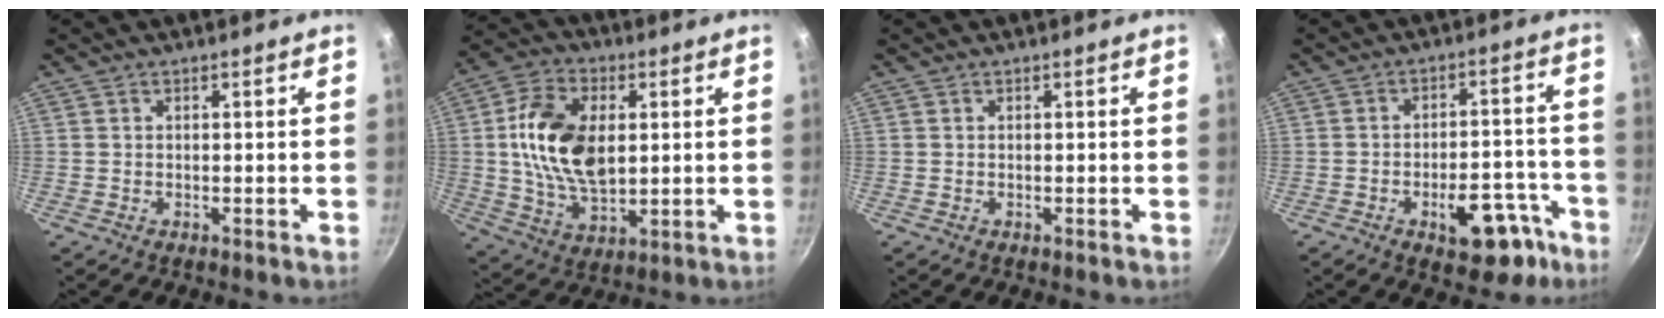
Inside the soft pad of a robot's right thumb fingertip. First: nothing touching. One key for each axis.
{"total": 15.9, "fx": 2.1, "fy": 9.9, "fz": 12.3, "tx": -0.207, "ty": -0.002, "tz": 0.037}
{"total": 0.0}
{"total": 12.4, "fx": -6.4, "fy": 6.4, "fz": 8.5, "tx": -0.064, "ty": 0.050, "tz": -0.078}